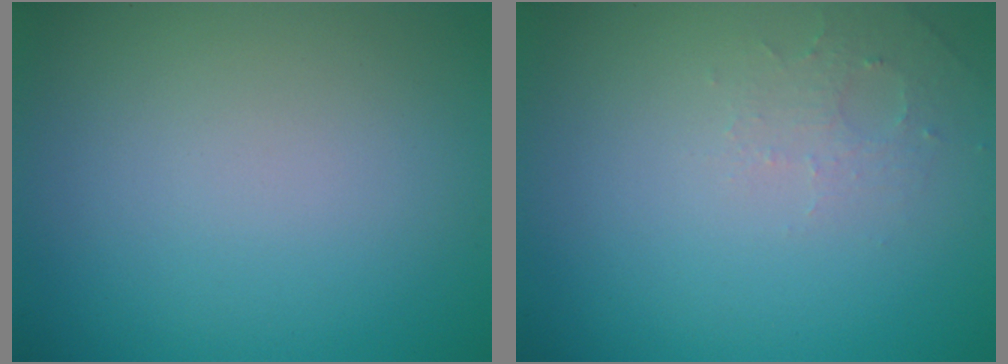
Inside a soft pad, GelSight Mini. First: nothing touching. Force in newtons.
{"total": 1.6, "press": 1.5, "slide": 0.4}